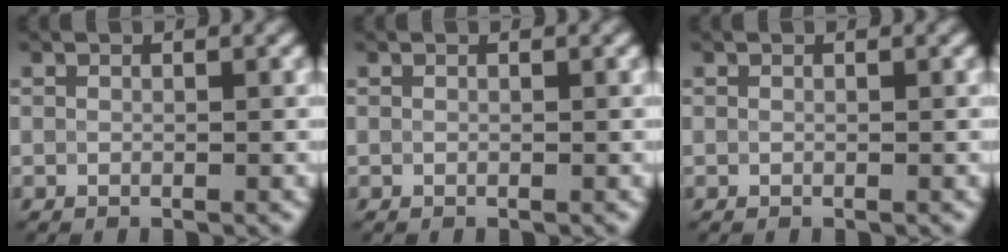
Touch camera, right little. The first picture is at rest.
{"total": 0.0}
{"total": 0.0}